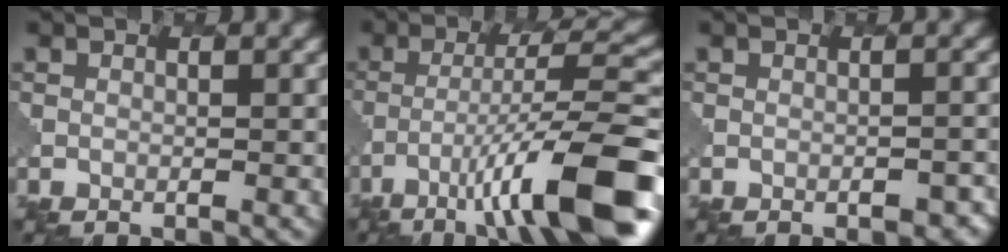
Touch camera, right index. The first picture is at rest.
{"total": 12.1, "force": [-6.6, 2.2, 9.9], "torque": [-0.154, 0.009, -0.102]}
{"total": 2.5, "force": [-1.7, 1.0, 1.5], "torque": [-0.023, 0.005, -0.012]}